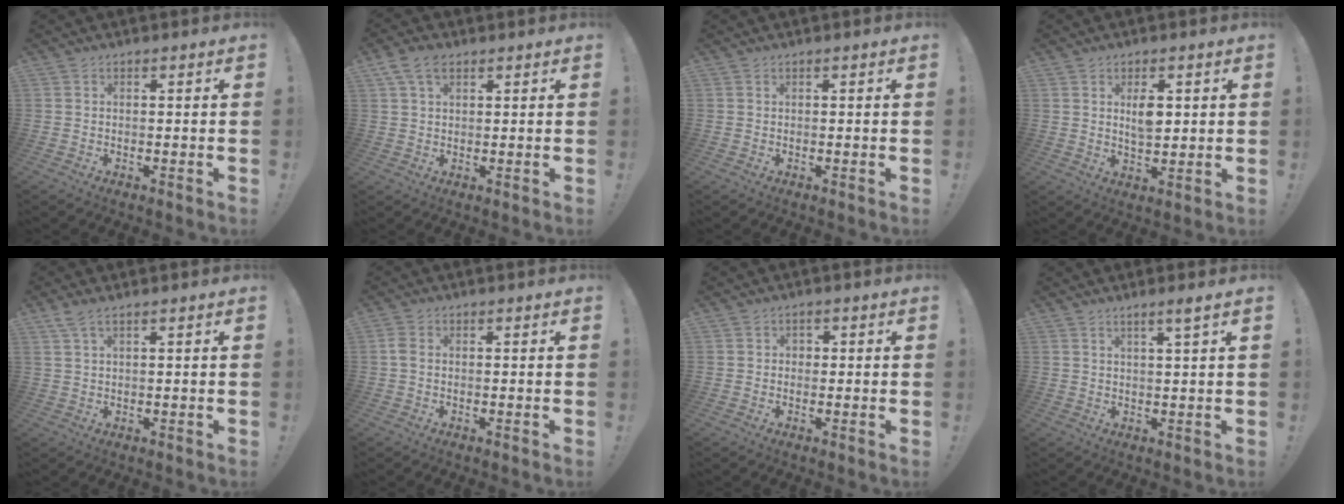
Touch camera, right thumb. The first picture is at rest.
{"total": 6.6, "force": [3.0, 4.2, 4.0], "torque": [-0.067, -0.002, 0.059]}
{"total": 0.0}
{"total": 5.9, "force": [1.3, 3.3, 4.7], "torque": [-0.058, -0.007, 0.017]}
{"total": 3.4, "force": [1.9, 0.9, 2.7], "torque": [-0.055, -0.002, 0.037]}
{"total": 2.4, "force": [-0.1, 1.3, 2.0], "torque": [-0.039, 0.007, 0.000]}
{"total": 1.5, "force": [-0.4, 1.4, 0.6], "torque": [-0.017, 0.007, -0.006]}
{"total": 3.2, "force": [2.0, -0.4, 2.5], "torque": [-0.038, -0.011, 0.030]}